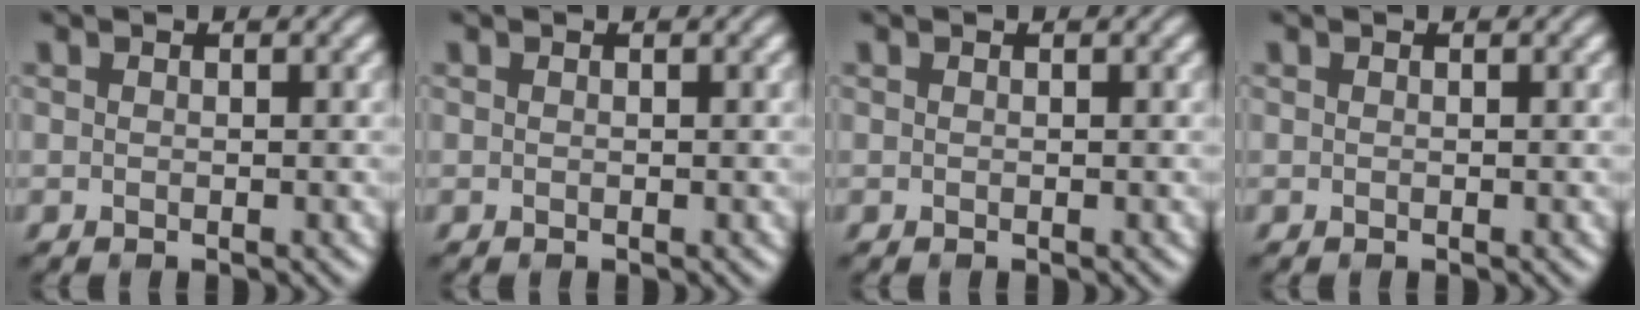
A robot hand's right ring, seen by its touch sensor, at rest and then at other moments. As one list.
[{"total": 0.0}, {"total": 0.0}, {"total": 0.0}]